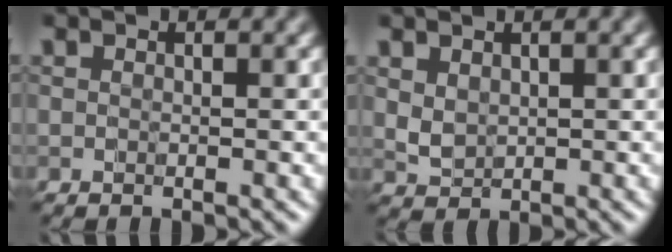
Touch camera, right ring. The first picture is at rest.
{"total": 1.4, "force": [0.7, 1.0, 0.6], "torque": [-0.015, -0.003, 0.020]}